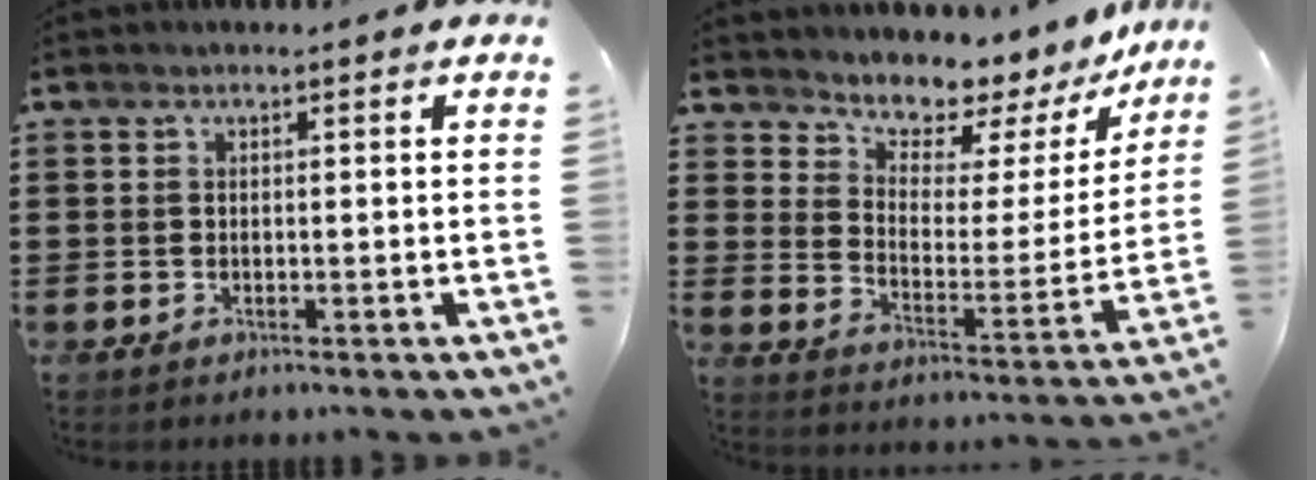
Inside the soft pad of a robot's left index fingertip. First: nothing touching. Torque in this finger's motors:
{"motor_torque": [1.33, -0.81, 0.46, 0.08]}